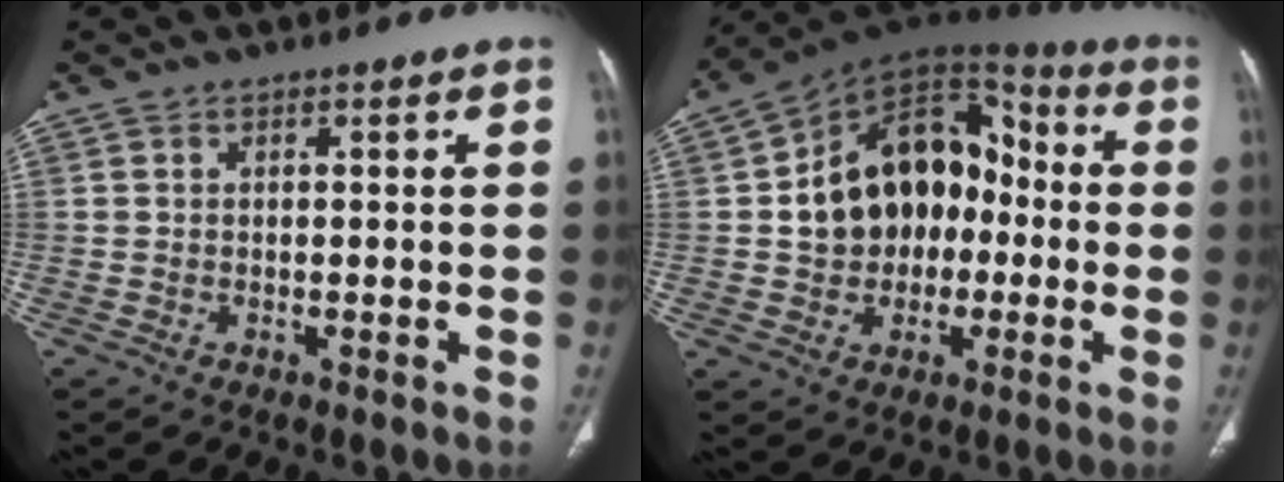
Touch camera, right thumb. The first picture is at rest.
{"total": 19.1, "force": [-0.5, 14.1, 12.9], "torque": [-0.161, 0.044, -0.009]}